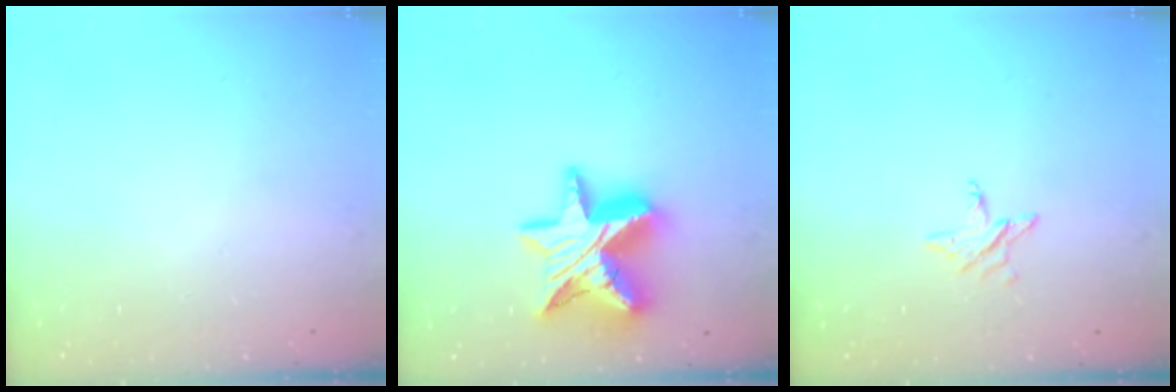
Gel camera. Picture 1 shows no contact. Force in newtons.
{"total": 17.2, "press": 17.1, "slide": 1.2}
{"total": 3.6, "press": 3.6, "slide": 0.3}